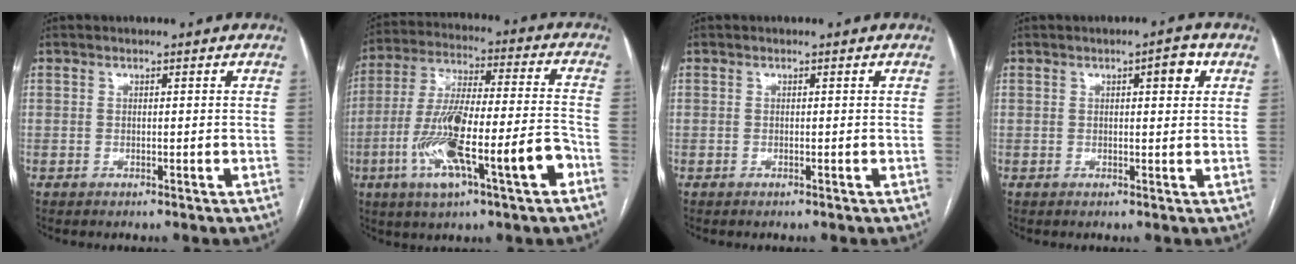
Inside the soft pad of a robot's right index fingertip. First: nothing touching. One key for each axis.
{"total": 17.5, "fx": -6.6, "fy": 2.1, "fz": 16.1, "tx": -0.302, "ty": 0.002, "tz": -0.106}
{"total": 0.0}
{"total": 3.2, "fx": 1.2, "fy": 0.9, "fz": 2.8, "tx": -0.037, "ty": 0.005, "tz": 0.014}